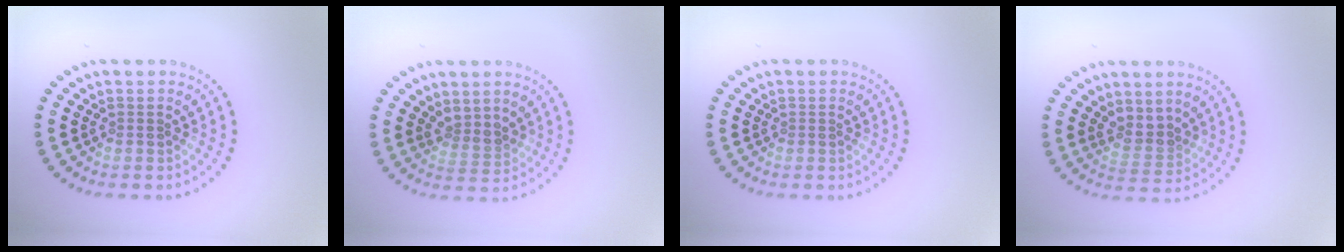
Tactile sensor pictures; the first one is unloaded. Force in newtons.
{"total": 2.2, "press": 1.6, "slide": 1.5}
{"total": 0.0}
{"total": 2.4, "press": 2.0, "slide": 1.4}